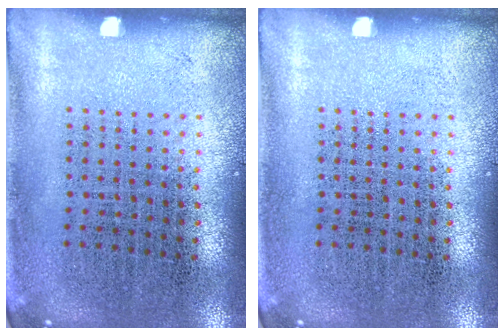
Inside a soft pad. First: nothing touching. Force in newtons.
{"total": 0.0}